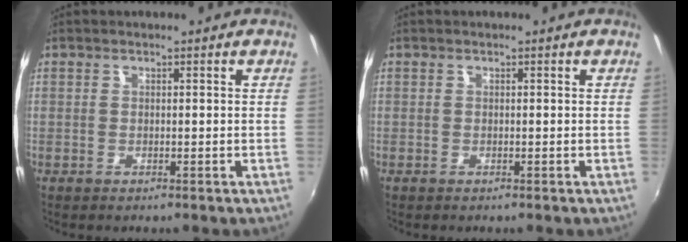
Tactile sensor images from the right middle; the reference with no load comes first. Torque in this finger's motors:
{"motor_torque": [0.22, -0.21, 0.00, 0.01]}